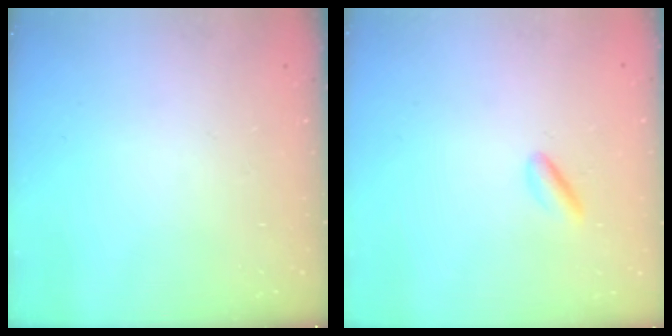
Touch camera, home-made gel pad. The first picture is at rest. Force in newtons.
{"total": 2.2, "press": 2.2, "slide": 0.5}